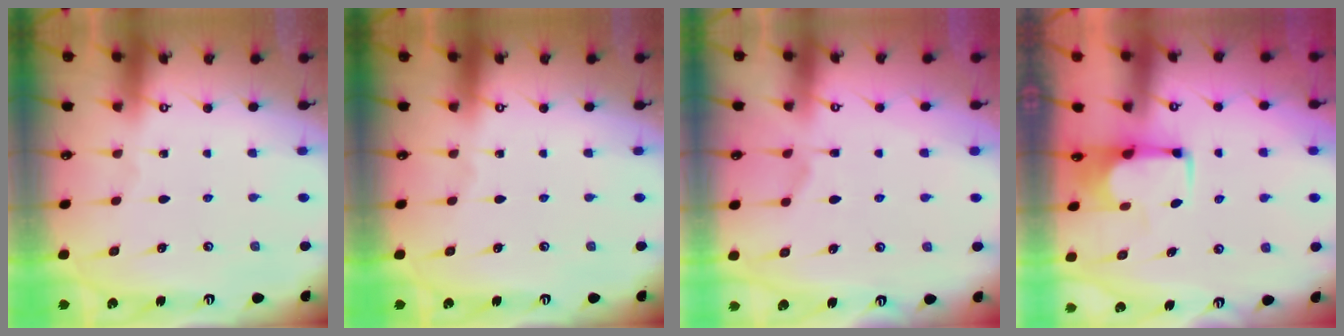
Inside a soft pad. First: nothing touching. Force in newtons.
{"total": 0.0}
{"total": 1.6, "press": 0.9, "slide": 1.4}
{"total": 1.9, "press": 1.7, "slide": 0.8}